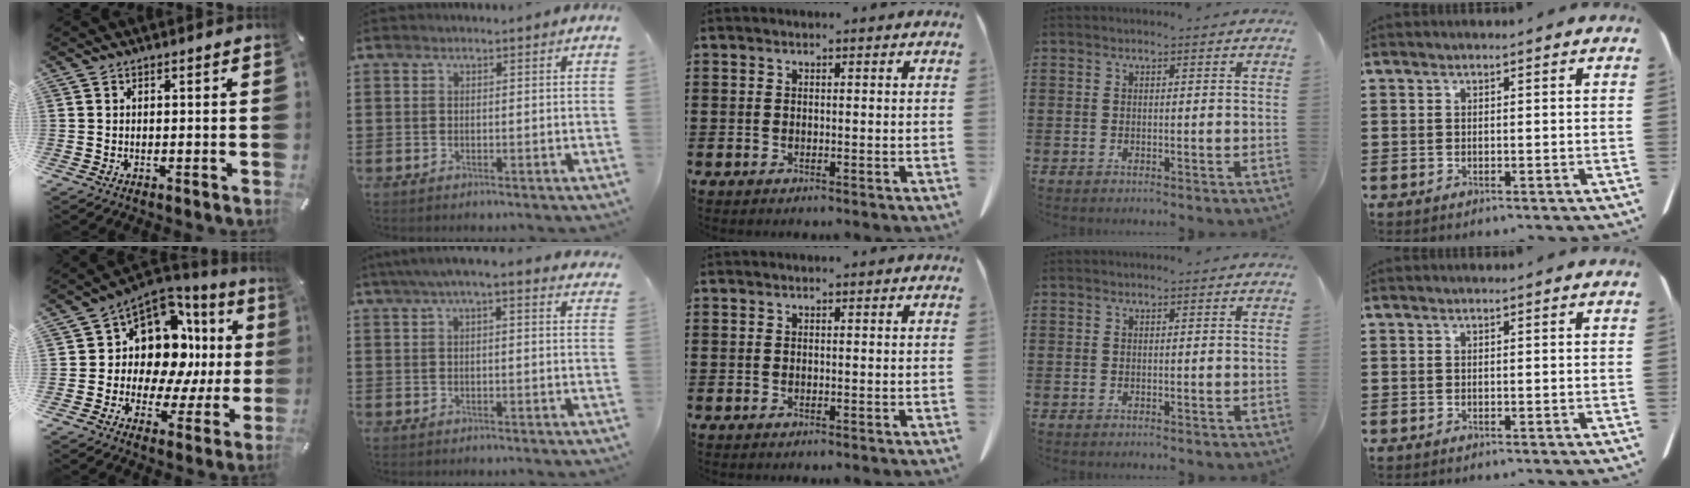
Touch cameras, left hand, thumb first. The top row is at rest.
{"thumb": {"total": 12.6, "force": [3.0, 10.2, 6.8], "torque": [-0.100, -0.048, 0.057]}, "index": {"total": 4.9, "force": [3.6, 0.6, 3.2], "torque": [-0.071, 0.000, 0.064]}}